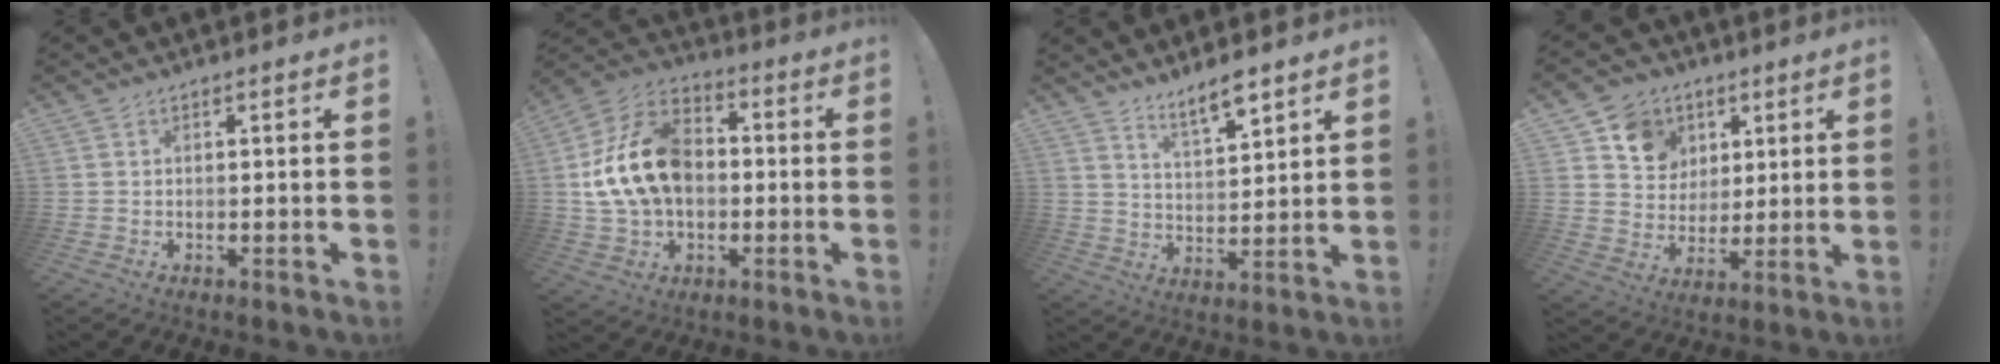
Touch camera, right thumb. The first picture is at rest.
{"total": 19.5, "force": [0.8, 14.1, 13.4], "torque": [-0.228, 0.013, 0.022]}
{"total": 7.8, "force": [6.4, 1.5, 4.2], "torque": [-0.063, -0.045, 0.111]}
{"total": 11.2, "force": [5.1, 9.6, 2.7], "torque": [-0.034, -0.029, 0.102]}